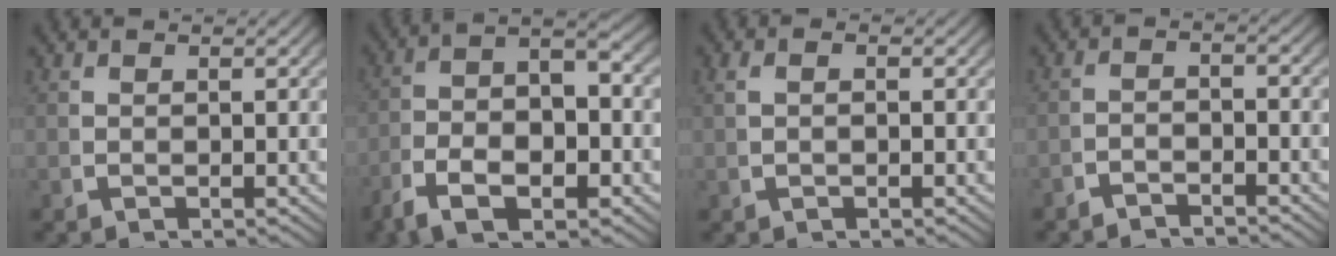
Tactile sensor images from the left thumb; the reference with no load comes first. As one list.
[{"total": 9.0, "force": [-1.6, 5.1, 7.2], "torque": [-0.131, -0.017, -0.024]}, {"total": 0.9, "force": [0.1, 0.4, 0.8], "torque": [-0.019, 0.005, 0.002]}, {"total": 2.3, "force": [-2.3, 0.4, 0.4], "torque": [-0.001, -0.005, -0.044]}]